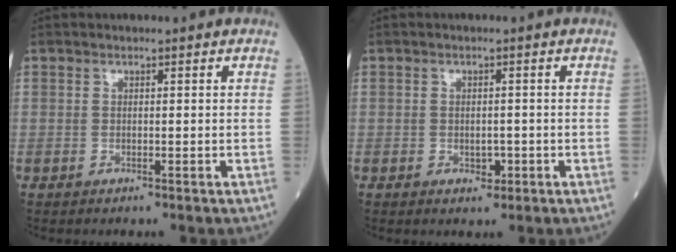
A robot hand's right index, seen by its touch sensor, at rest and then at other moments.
{"total": 2.1, "force": [-0.7, 1.3, 1.5], "torque": [-0.021, 0.001, -0.006]}